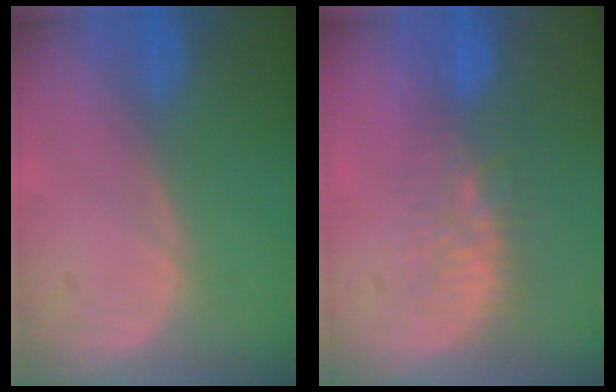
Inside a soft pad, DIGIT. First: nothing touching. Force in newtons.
{"total": 5.7, "press": 5.3, "slide": 2.0}